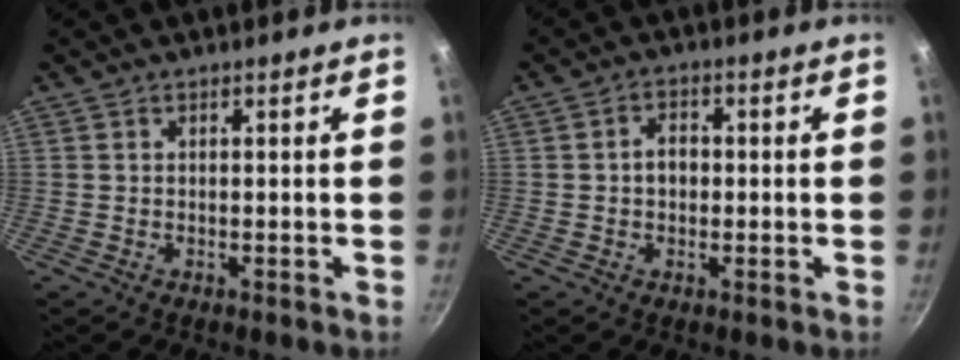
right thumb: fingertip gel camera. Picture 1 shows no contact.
{"total": 3.9, "force": [0.0, 3.0, 2.6], "torque": [-0.024, 0.012, -0.004]}